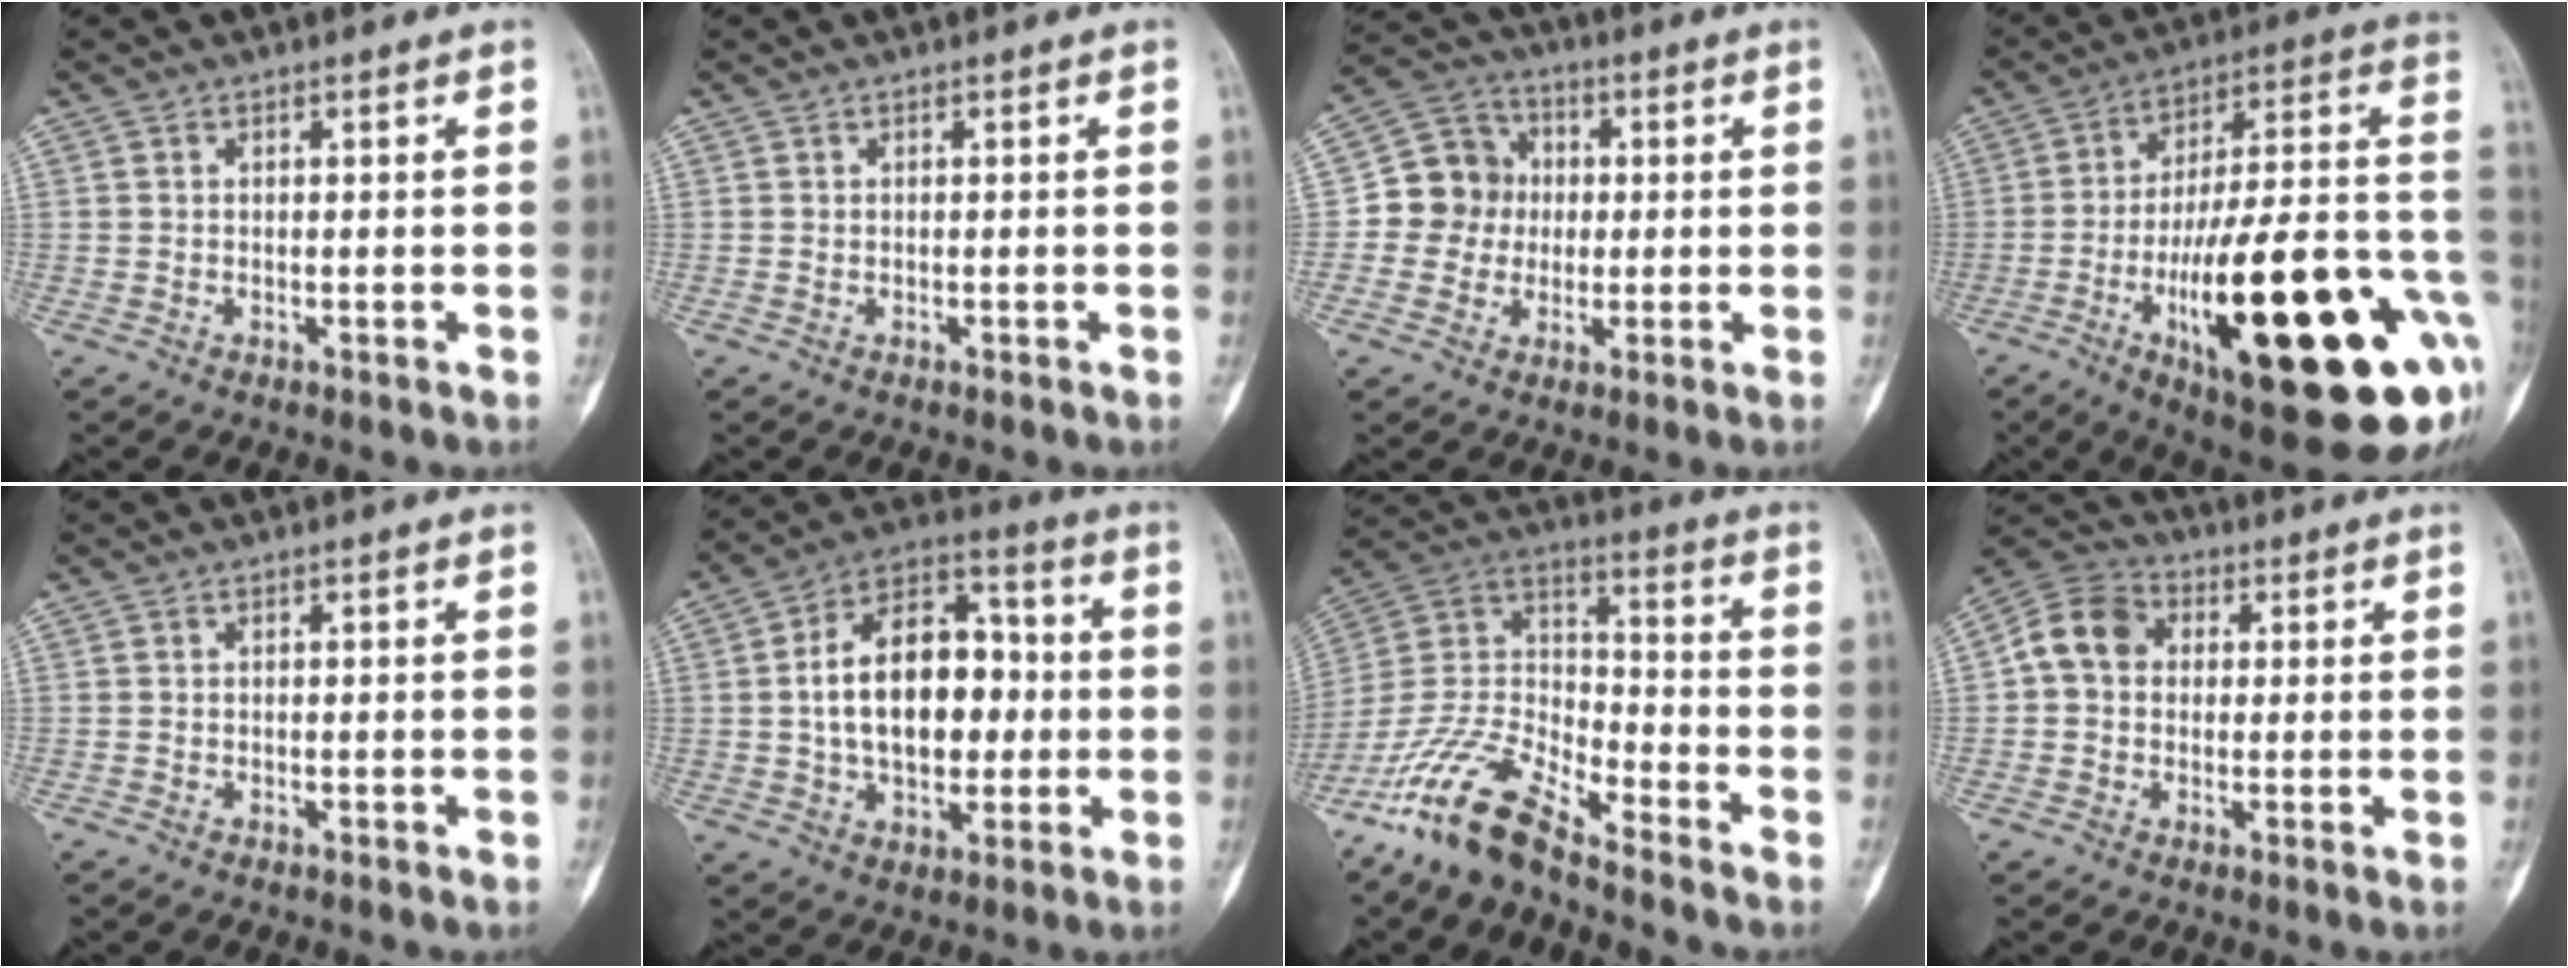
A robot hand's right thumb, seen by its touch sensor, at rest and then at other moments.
{"total": 0.0}
{"total": 9.8, "force": [-0.1, 9.1, 3.5], "torque": [-0.022, 0.022, -0.012]}
{"total": 34.5, "force": [-9.8, 9.9, 31.6], "torque": [-0.413, 0.014, -0.141]}
{"total": 0.0}
{"total": 17.8, "force": [0.1, 11.2, 13.8], "torque": [-0.190, 0.032, -0.001]}
{"total": 14.4, "force": [-11.4, 3.9, 7.8], "torque": [-0.159, 0.069, -0.231]}
{"total": 8.7, "force": [0.9, 7.1, 4.9], "torque": [-0.080, 0.024, 0.001]}